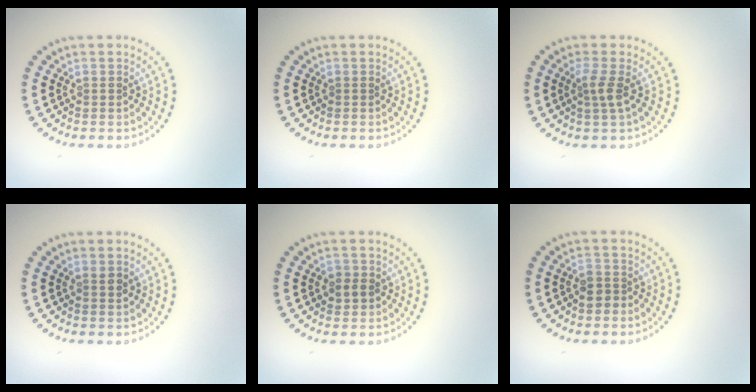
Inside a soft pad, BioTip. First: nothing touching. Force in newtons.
{"total": 0.0}
{"total": 1.8, "press": 1.3, "slide": 1.2}
{"total": 0.8, "press": 0.7, "slide": 0.2}
{"total": 1.5, "press": 1.4, "slide": 0.5}
{"total": 1.8, "press": 1.6, "slide": 0.7}